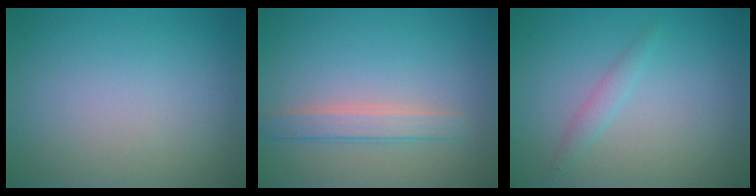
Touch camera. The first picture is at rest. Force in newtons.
{"total": 2.4, "press": 2.4, "slide": 0.2}
{"total": 1.5, "press": 1.5, "slide": 0.1}